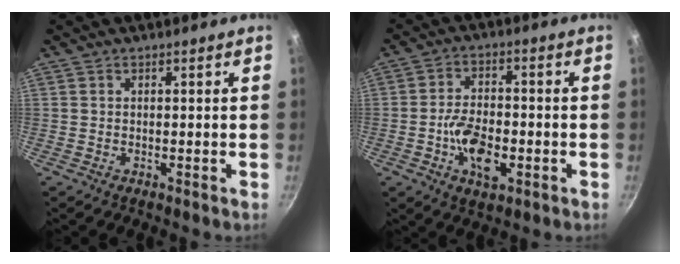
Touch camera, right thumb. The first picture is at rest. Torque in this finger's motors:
{"motor_torque": [2.63, 2.38, -0.05, 0.03, 0.39]}